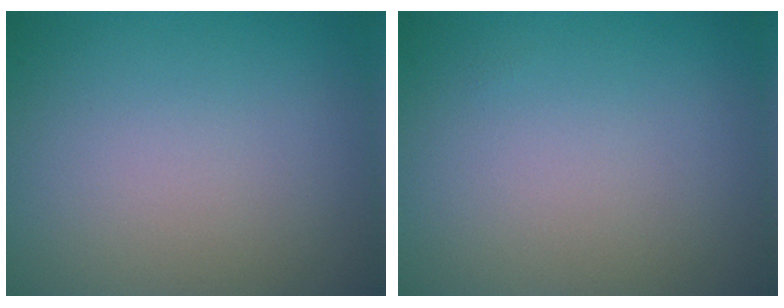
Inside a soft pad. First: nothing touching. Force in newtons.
{"total": 0.0}